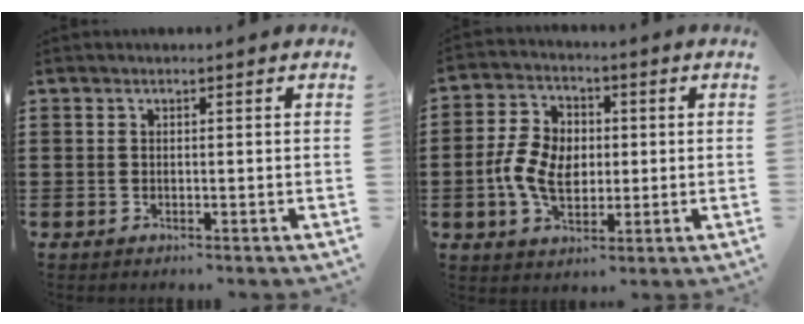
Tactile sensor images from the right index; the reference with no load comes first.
{"total": 7.9, "force": [-0.9, 5.6, 5.5], "torque": [-0.135, 0.008, -0.022]}